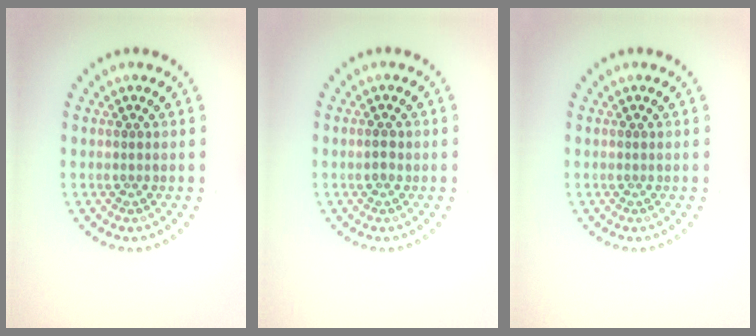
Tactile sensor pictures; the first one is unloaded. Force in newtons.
{"total": 0.9, "press": 0.9, "slide": 0.2}
{"total": 0.0}